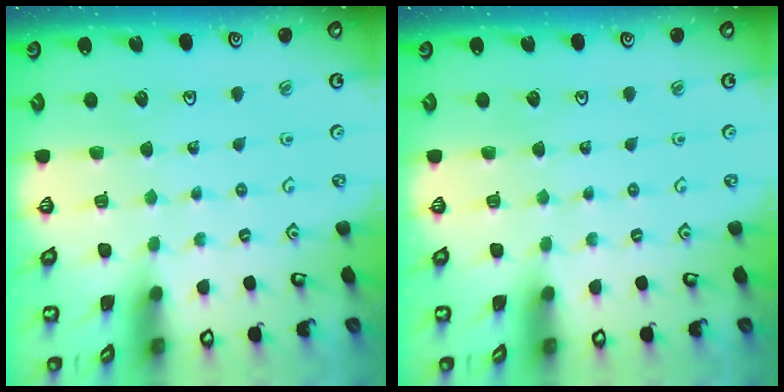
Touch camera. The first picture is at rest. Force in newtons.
{"total": 0.0}